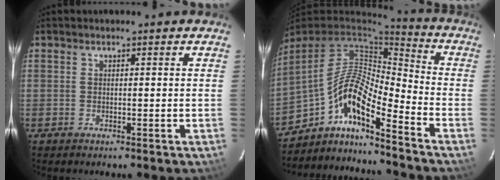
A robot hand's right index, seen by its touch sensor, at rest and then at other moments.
{"total": 12.1, "force": [-7.8, 2.2, 9.0], "torque": [-0.162, 0.001, -0.158]}